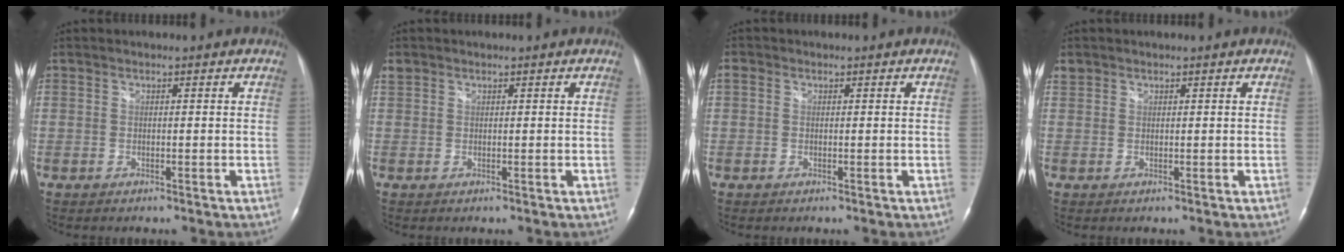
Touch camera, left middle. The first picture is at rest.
{"total": 1.2, "force": [0.9, 0.8, 0.2], "torque": [-0.006, 0.015, 0.017]}
{"total": 0.9, "force": [0.3, 0.8, 0.4], "torque": [-0.010, 0.012, 0.005]}
{"total": 1.2, "force": [0.9, 0.8, 0.0], "torque": [0.001, 0.013, 0.017]}